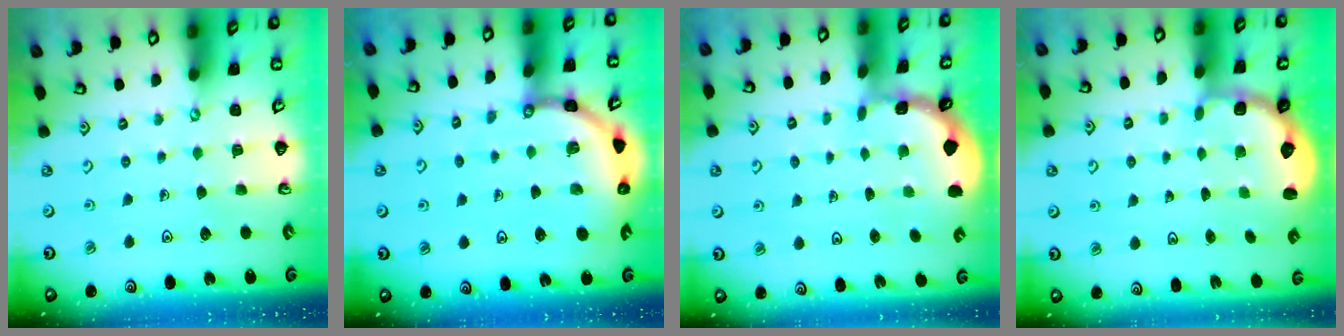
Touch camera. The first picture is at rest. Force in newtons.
{"total": 8.1, "press": 8.1, "slide": 1.0}
{"total": 1.1, "press": 1.0, "slide": 0.1}
{"total": 2.6, "press": 2.1, "slide": 1.5}